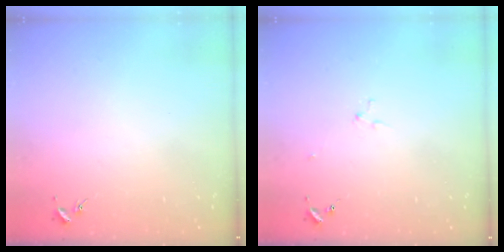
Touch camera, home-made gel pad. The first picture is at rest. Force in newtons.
{"total": 2.9, "press": 2.9, "slide": 0.3}